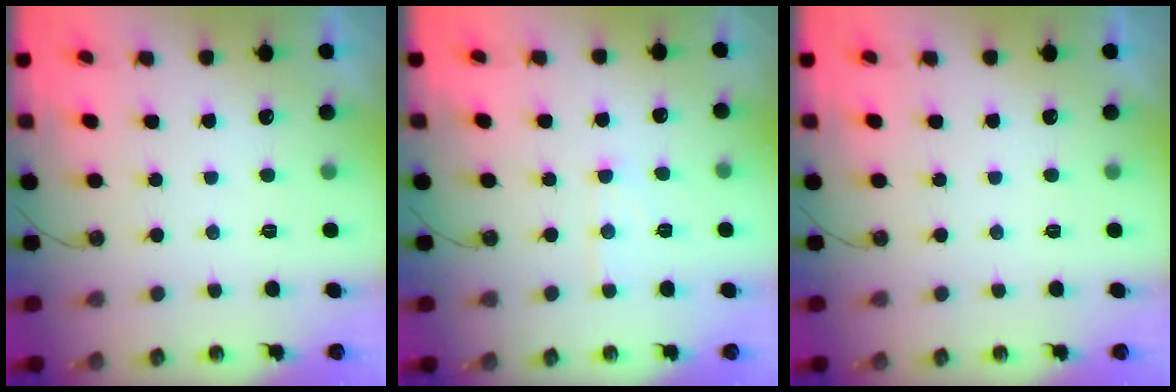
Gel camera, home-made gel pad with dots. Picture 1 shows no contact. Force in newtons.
{"total": 7.0, "press": 7.0, "slide": 0.5}
{"total": 0.0}